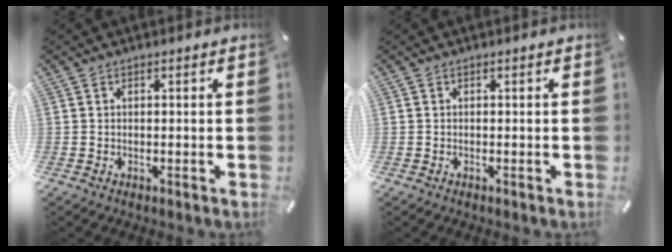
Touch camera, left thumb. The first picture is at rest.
{"total": 0.0}